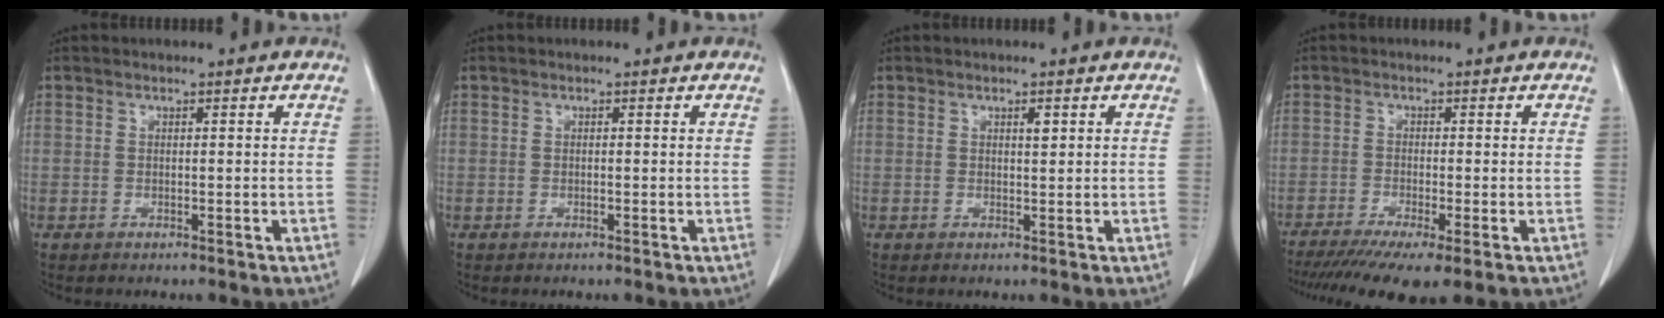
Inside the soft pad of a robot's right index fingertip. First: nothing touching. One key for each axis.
{"total": 0.0}
{"total": 1.1, "fx": 0.5, "fy": 0.3, "fz": 0.9, "tx": -0.015, "ty": -0.001, "tz": 0.006}
{"total": 10.3, "fx": -7.0, "fy": 1.4, "fz": 7.4, "tx": -0.121, "ty": -0.020, "tz": -0.115}